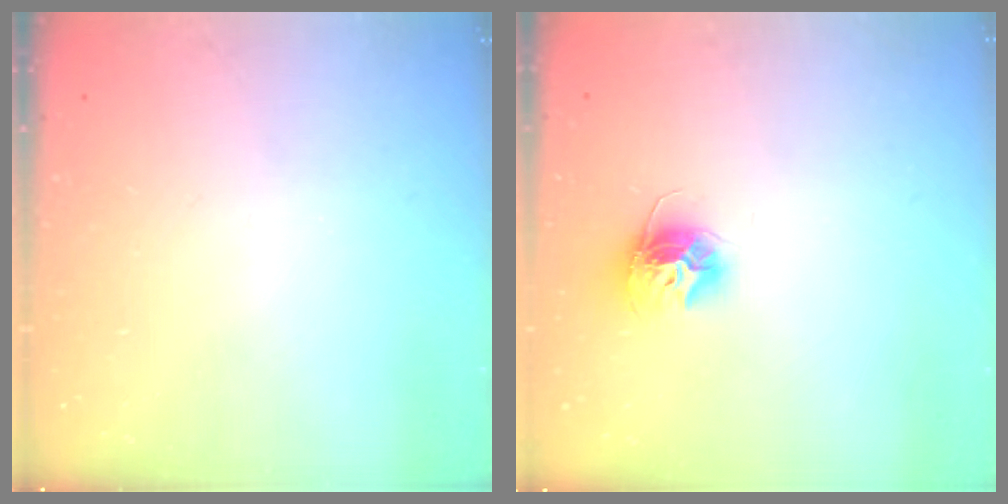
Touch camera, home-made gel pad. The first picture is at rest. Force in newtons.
{"total": 10.3, "press": 10.3, "slide": 0.4}